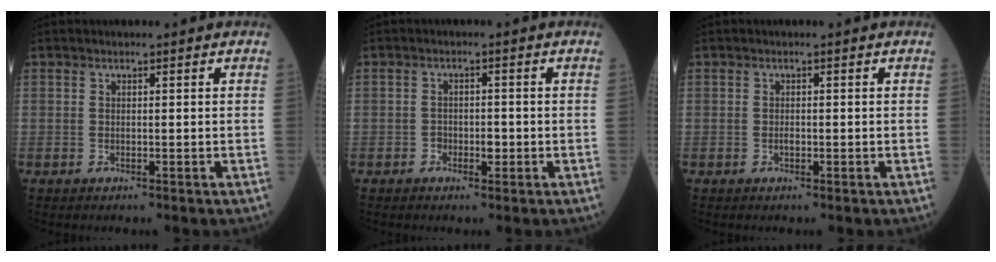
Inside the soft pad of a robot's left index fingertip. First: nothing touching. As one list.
[{"total": 2.0, "force": [-0.8, 1.2, 1.4], "torque": [-0.019, 0.005, -0.012]}, {"total": 0.7, "force": [-0.3, 0.3, 0.5], "torque": [-0.013, 0.001, -0.005]}]